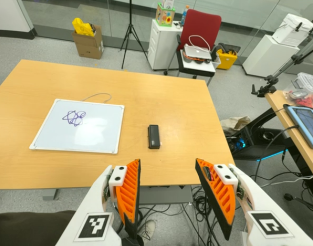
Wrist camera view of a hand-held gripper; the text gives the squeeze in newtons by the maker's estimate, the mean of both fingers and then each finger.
{"total": 0.0}